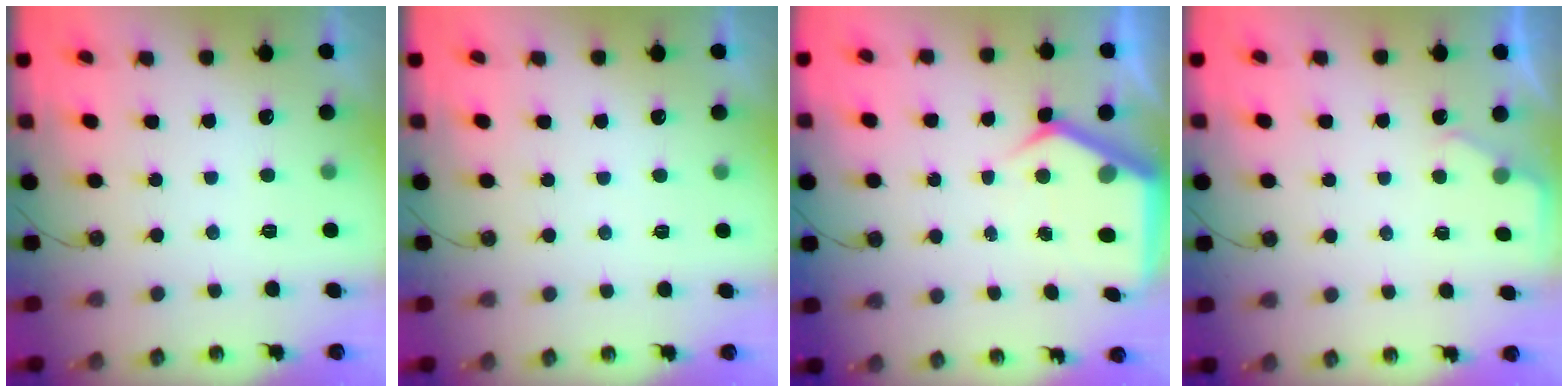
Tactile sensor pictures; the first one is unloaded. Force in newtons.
{"total": 3.0, "press": 3.0, "slide": 0.3}
{"total": 8.4, "press": 8.3, "slide": 0.7}
{"total": 1.9, "press": 1.9, "slide": 0.3}